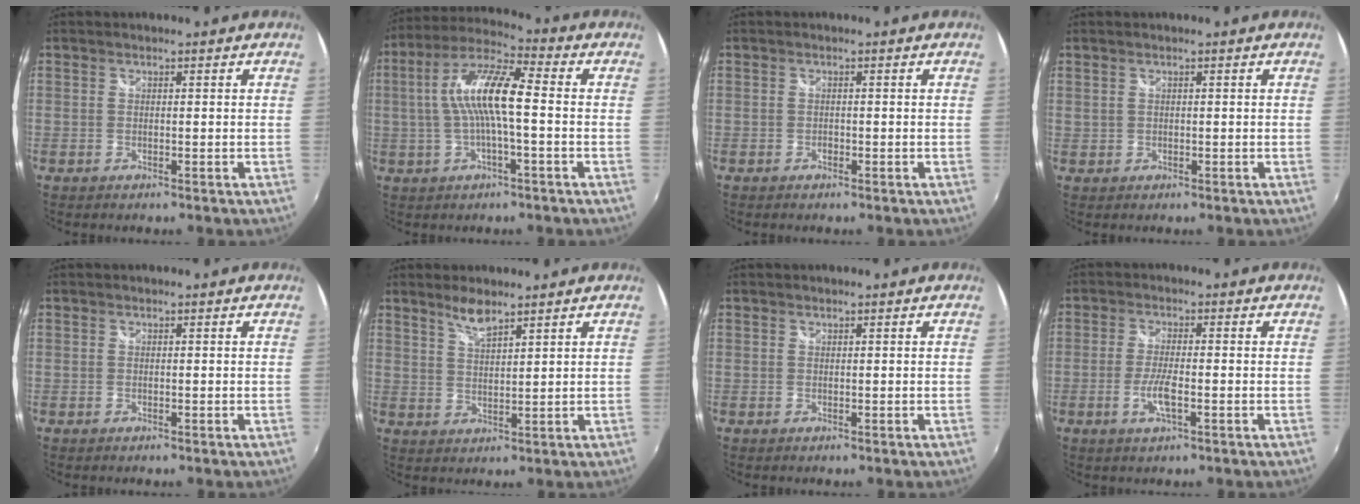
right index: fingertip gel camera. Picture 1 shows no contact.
{"total": 11.8, "force": [0.0, 2.3, 11.5], "torque": [-0.225, 0.017, -0.003]}
{"total": 0.7, "force": [-0.4, 0.5, 0.2], "torque": [-0.005, -0.003, -0.007]}
{"total": 0.8, "force": [0.3, 0.8, 0.2], "torque": [-0.003, 0.001, 0.006]}
{"total": 0.0}
{"total": 4.1, "force": [3.3, 0.6, 2.3], "torque": [-0.043, 0.002, 0.064]}
{"total": 0.0}
{"total": 4.5, "force": [-1.6, 0.7, 4.2], "torque": [-0.088, -0.007, -0.032]}